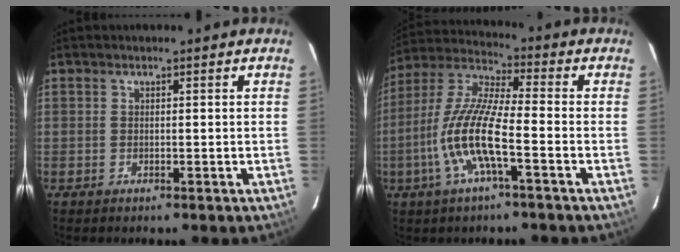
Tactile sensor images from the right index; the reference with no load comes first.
{"total": 12.6, "force": [-4.3, 2.0, 11.7], "torque": [-0.247, -0.003, -0.089]}